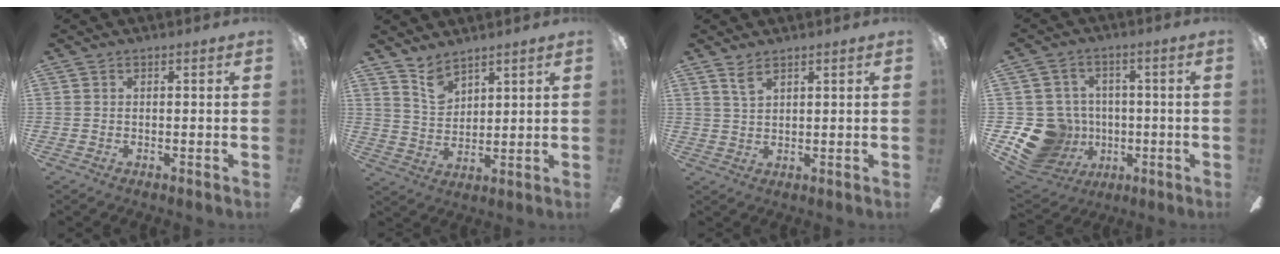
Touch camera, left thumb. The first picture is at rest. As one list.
[{"total": 6.5, "force": [5.4, 3.2, 1.8], "torque": [-0.037, -0.026, 0.102]}, {"total": 3.2, "force": [2.4, 1.1, 1.7], "torque": [-0.039, 0.000, 0.044]}, {"total": 14.5, "force": [-3.8, 13.1, 5.1], "torque": [-0.121, 0.022, -0.052]}]